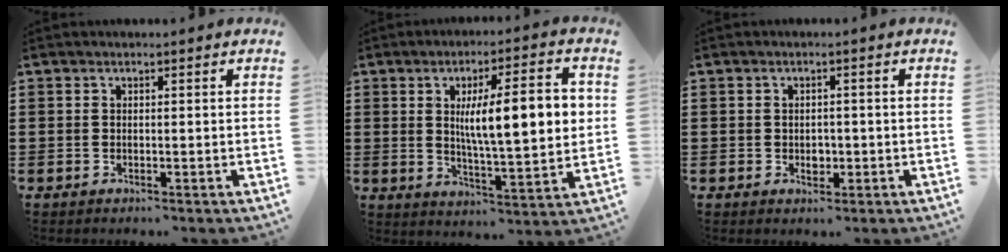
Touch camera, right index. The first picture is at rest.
{"total": 11.6, "force": [2.1, 2.9, 11.1], "torque": [-0.173, -0.001, 0.027]}
{"total": 1.7, "force": [-0.3, 1.3, 1.2], "torque": [-0.015, 0.001, -0.009]}